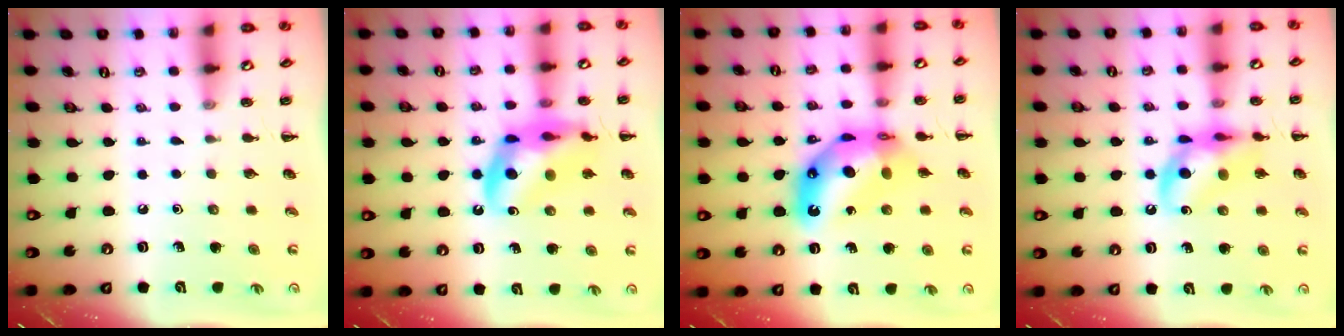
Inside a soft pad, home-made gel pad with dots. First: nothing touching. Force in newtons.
{"total": 16.3, "press": 15.9, "slide": 3.5}
{"total": 13.5, "press": 12.9, "slide": 4.2}
{"total": 14.3, "press": 14.0, "slide": 3.1}